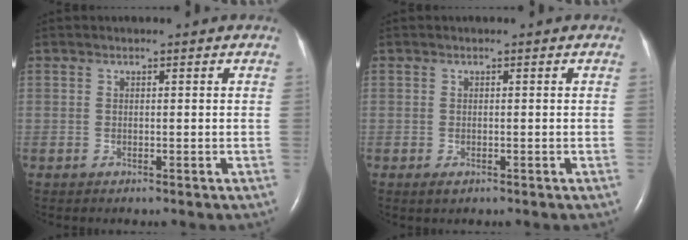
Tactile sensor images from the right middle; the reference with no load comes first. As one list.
[{"total": 0.9, "force": [-0.5, 0.5, 0.7], "torque": [-0.014, -0.002, -0.003]}]